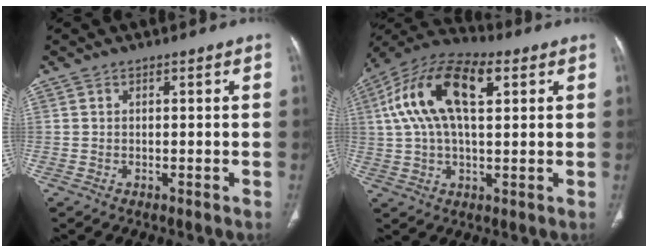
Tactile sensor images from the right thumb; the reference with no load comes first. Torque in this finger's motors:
{"motor_torque": [-1.26, 1.86, 0.68, -0.36, 0.48]}